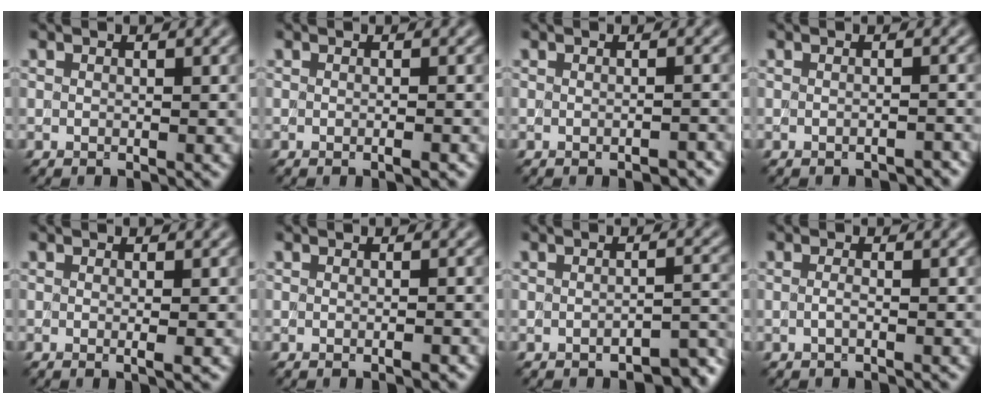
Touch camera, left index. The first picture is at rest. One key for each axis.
{"total": 1.4, "fx": -0.2, "fy": 0.5, "fz": 1.2, "tx": -0.010, "ty": -0.004, "tz": -0.008}
{"total": 1.6, "fx": -1.0, "fy": 0.5, "fz": 1.2, "tx": -0.004, "ty": 0.003, "tz": -0.017}
{"total": 1.6, "fx": -1.4, "fy": 0.4, "fz": 0.8, "tx": 0.001, "ty": 0.005, "tz": -0.021}
{"total": 1.6, "fx": 0.0, "fy": 0.5, "fz": 1.5, "tx": -0.020, "ty": -0.004, "tz": -0.006}
{"total": 1.2, "fx": -0.2, "fy": 0.4, "fz": 1.1, "tx": -0.012, "ty": -0.004, "tz": -0.009}
{"total": 3.0, "fx": -2.4, "fy": 0.6, "fz": 1.7, "tx": -0.022, "ty": 0.004, "tz": -0.031}
{"total": 0.7, "fx": -0.1, "fy": 0.2, "fz": 0.7, "tx": -0.015, "ty": -0.003, "tz": -0.005}